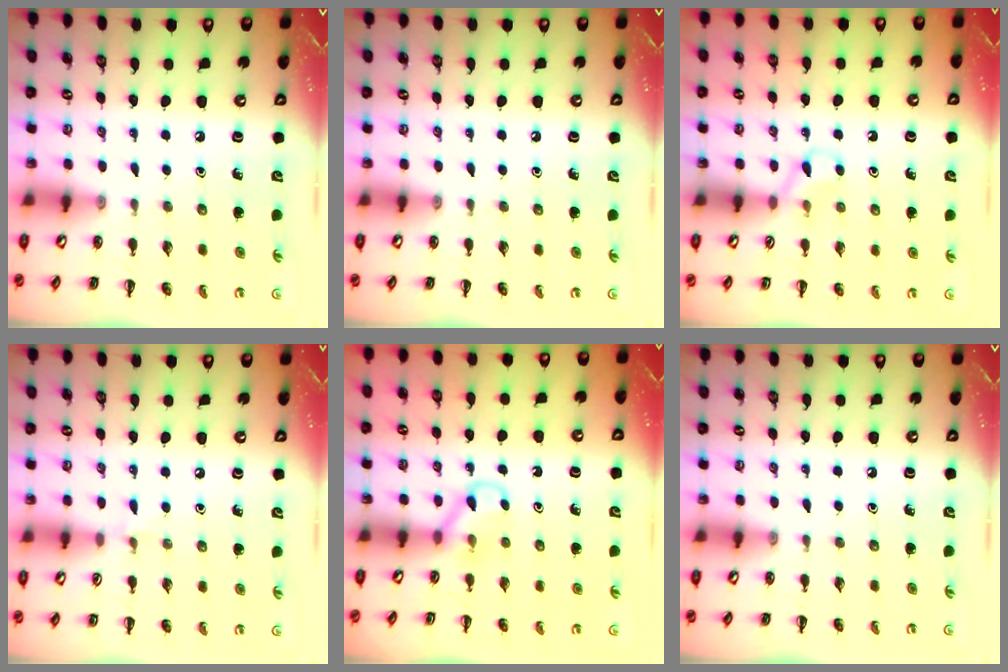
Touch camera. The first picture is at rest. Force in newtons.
{"total": 0.0}
{"total": 3.9, "press": 3.7, "slide": 1.3}
{"total": 3.6, "press": 3.4, "slide": 1.3}
{"total": 4.0, "press": 3.8, "slide": 1.2}
{"total": 0.0}